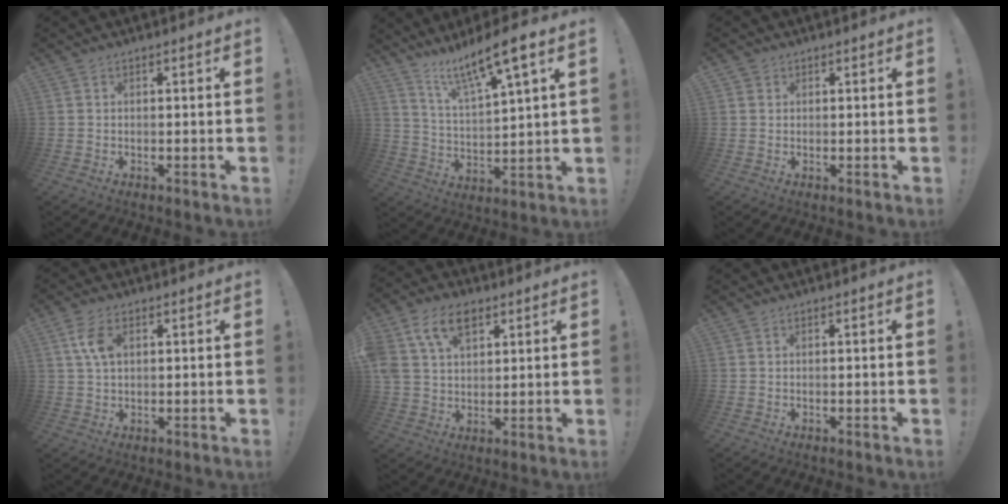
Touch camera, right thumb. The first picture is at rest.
{"total": 12.2, "force": [9.4, 0.9, 7.8], "torque": [-0.139, -0.057, 0.148]}
{"total": 1.3, "force": [0.7, 1.1, 0.1], "torque": [0.002, -0.001, 0.012]}
{"total": 6.4, "force": [2.1, 3.5, 5.0], "torque": [-0.100, 0.001, 0.038]}
{"total": 12.8, "force": [6.2, 8.6, 7.1], "torque": [-0.135, -0.013, 0.120]}
{"total": 0.0}